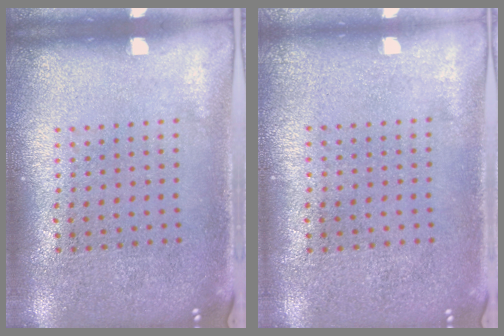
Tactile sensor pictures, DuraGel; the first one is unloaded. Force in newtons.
{"total": 0.0}